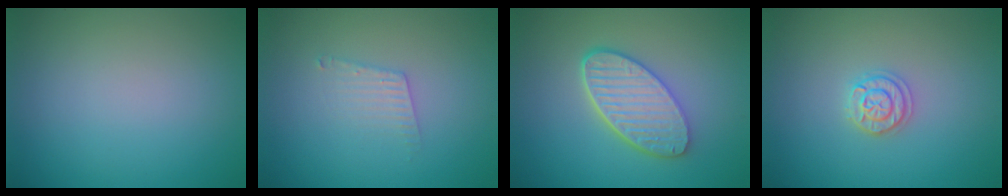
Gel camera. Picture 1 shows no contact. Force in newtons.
{"total": 1.7, "press": 1.7, "slide": 0.0}
{"total": 5.5, "press": 4.4, "slide": 3.3}
{"total": 1.9, "press": 1.8, "slide": 0.3}